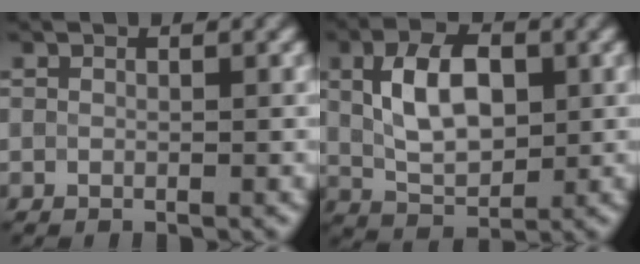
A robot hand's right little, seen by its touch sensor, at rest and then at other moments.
{"total": 6.3, "force": [1.2, 3.6, 5.0], "torque": [-0.097, 0.007, 0.023]}